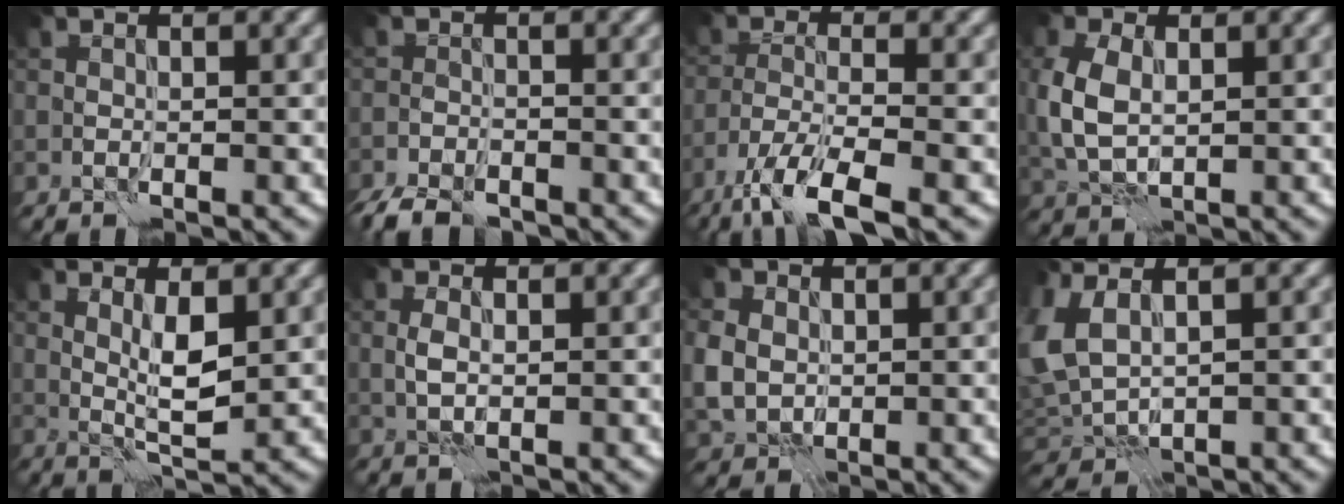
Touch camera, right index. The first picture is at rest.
{"total": 4.3, "force": [-3.7, 1.5, 1.6], "torque": [-0.024, -0.017, -0.072]}
{"total": 7.2, "force": [-4.9, 1.8, 5.0], "torque": [-0.092, -0.009, -0.095]}
{"total": 4.4, "force": [0.6, 2.9, 3.2], "torque": [-0.089, 0.000, 0.013]}
{"total": 2.9, "force": [1.0, 0.6, 2.6], "torque": [-0.050, -0.008, 0.021]}
{"total": 1.1, "force": [0.3, 0.6, 0.9], "torque": [-0.022, -0.001, 0.004]}
{"total": 3.7, "force": [0.4, 3.3, 1.8], "torque": [-0.044, -0.001, 0.010]}
{"total": 4.9, "force": [1.2, 2.9, 3.7], "torque": [-0.101, -0.006, 0.026]}